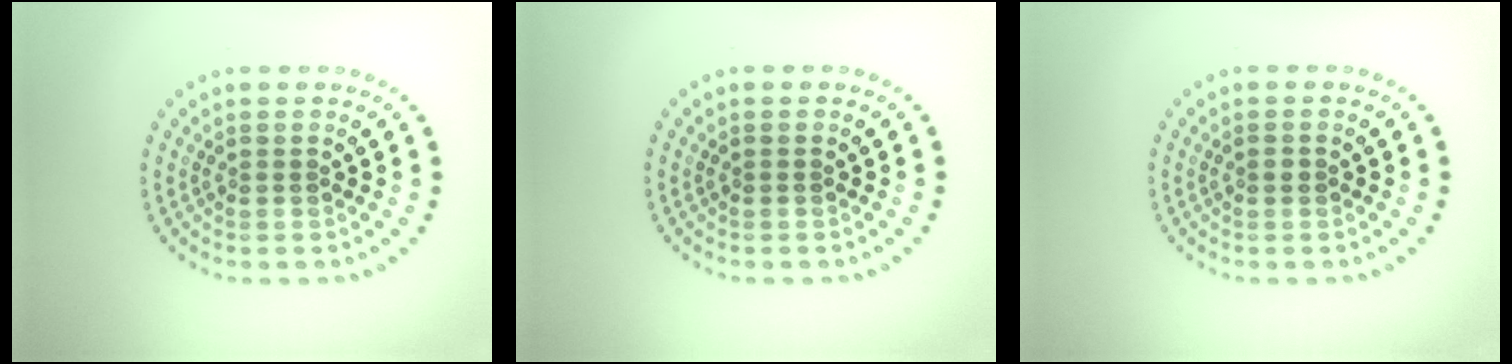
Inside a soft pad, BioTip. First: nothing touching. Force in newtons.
{"total": 0.0}
{"total": 0.8, "press": 0.8, "slide": 0.1}